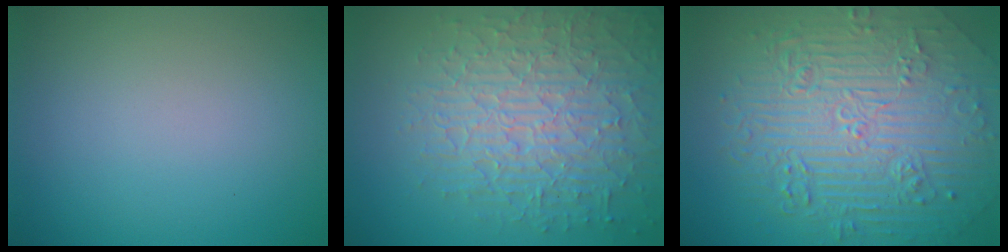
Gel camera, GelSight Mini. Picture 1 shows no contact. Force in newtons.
{"total": 8.6, "press": 6.1, "slide": 6.1}
{"total": 11.2, "press": 7.3, "slide": 8.4}